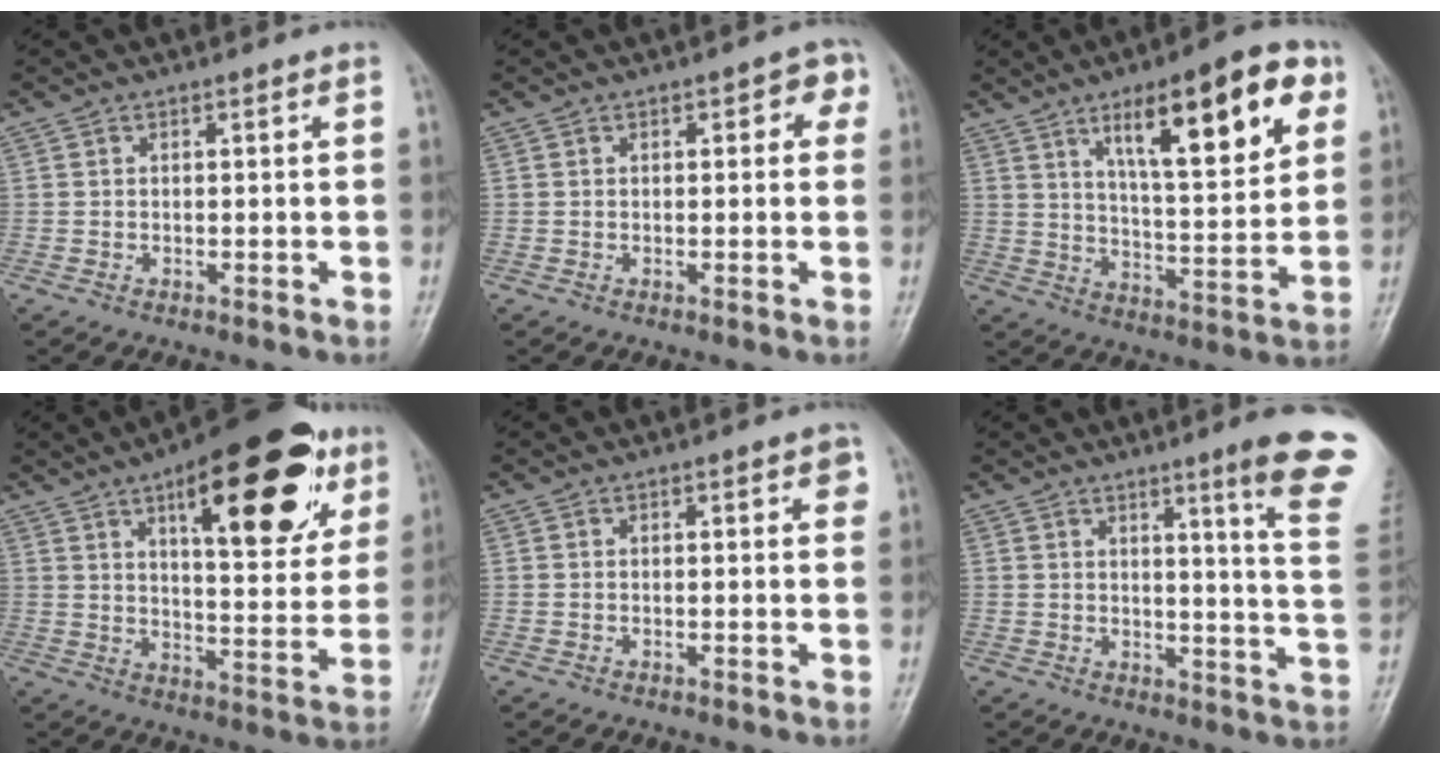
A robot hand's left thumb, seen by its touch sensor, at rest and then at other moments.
{"total": 3.6, "force": [1.2, 1.8, 2.9], "torque": [-0.015, 0.004, 0.005]}
{"total": 19.2, "force": [9.1, 5.9, 15.8], "torque": [-0.204, -0.030, 0.140]}
{"total": 23.7, "force": [11.5, 9.0, 18.7], "torque": [-0.227, -0.028, 0.165]}
{"total": 2.2, "force": [0.9, 0.8, 1.8], "torque": [-0.017, 0.000, 0.009]}
{"total": 14.3, "force": [8.7, 0.4, 11.4], "torque": [-0.125, -0.055, 0.094]}